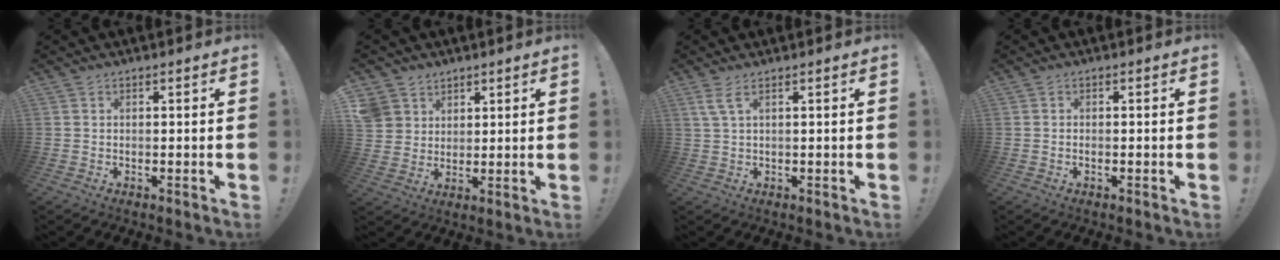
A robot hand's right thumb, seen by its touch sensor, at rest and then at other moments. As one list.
[{"total": 6.7, "force": [3.8, 5.4, 0.8], "torque": [-0.017, -0.026, 0.077]}, {"total": 3.4, "force": [1.7, 0.7, 2.9], "torque": [-0.050, -0.005, 0.031]}, {"total": 0.5, "force": [-0.4, 0.1, 0.3], "torque": [-0.005, -0.001, -0.007]}]